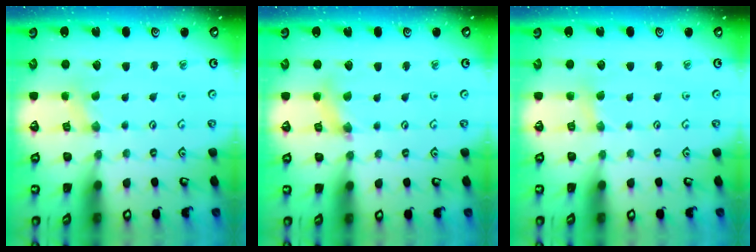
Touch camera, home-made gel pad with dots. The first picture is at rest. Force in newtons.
{"total": 3.6, "press": 3.5, "slide": 0.4}
{"total": 2.7, "press": 2.7, "slide": 0.4}